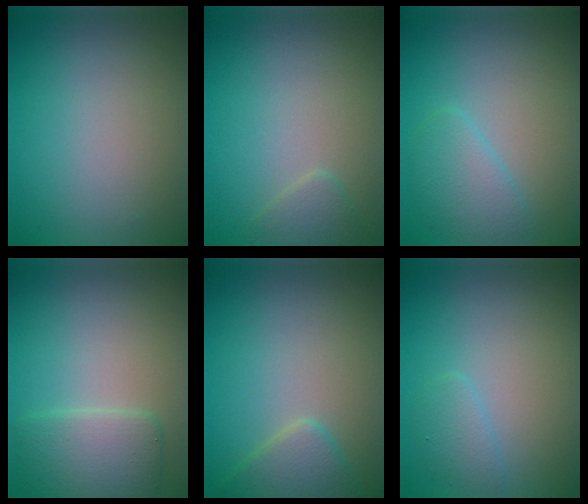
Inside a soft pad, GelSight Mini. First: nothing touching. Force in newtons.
{"total": 1.3, "press": 1.3, "slide": 0.1}
{"total": 2.7, "press": 2.7, "slide": 0.2}
{"total": 3.7, "press": 3.7, "slide": 0.2}
{"total": 2.7, "press": 2.7, "slide": 0.2}
{"total": 1.4, "press": 1.4, "slide": 0.1}